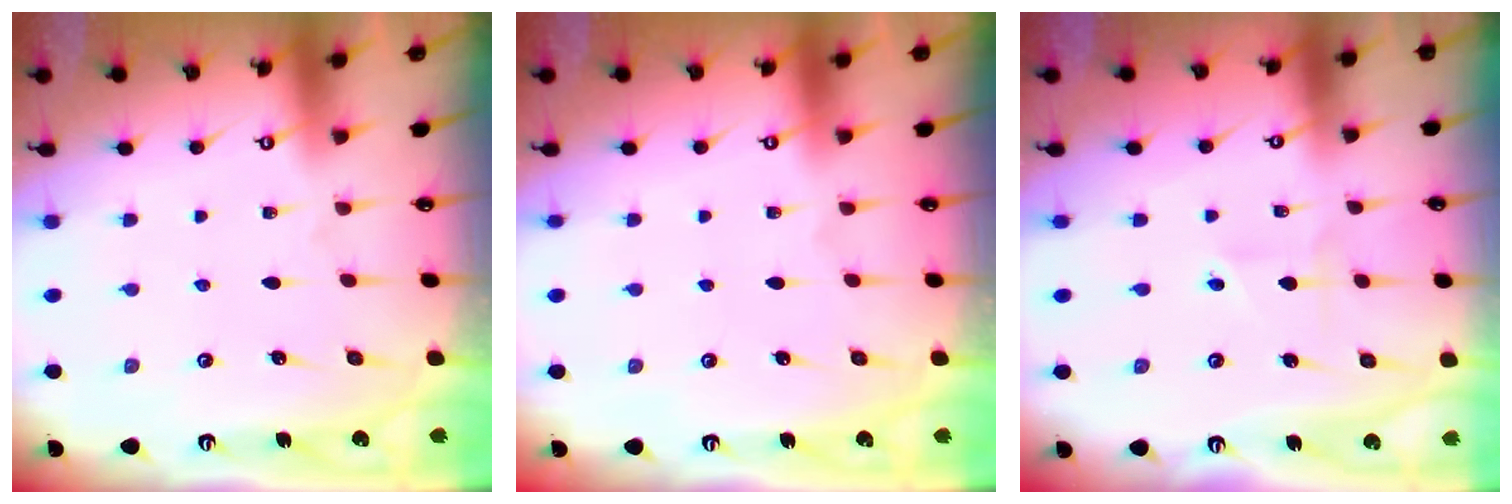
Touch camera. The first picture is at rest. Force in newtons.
{"total": 0.0}
{"total": 1.6, "press": 1.3, "slide": 0.9}